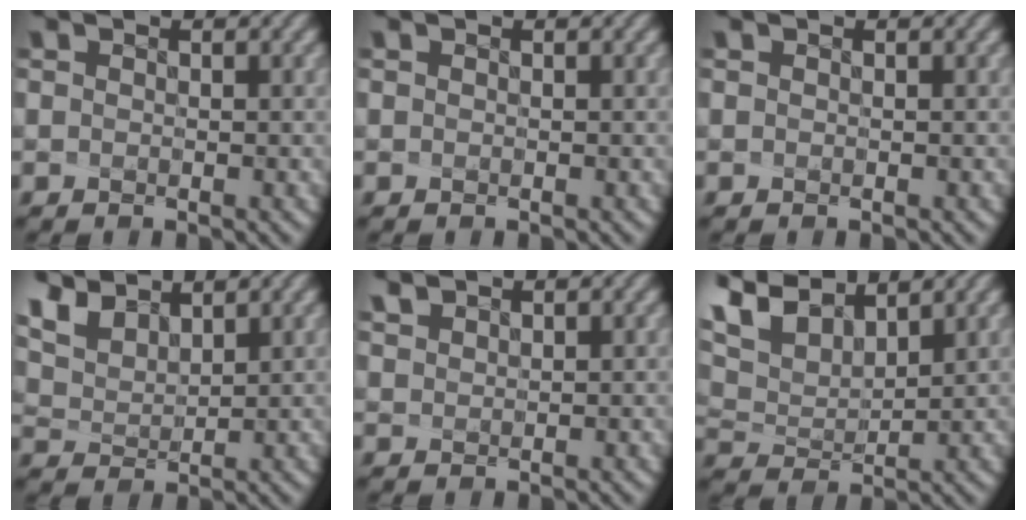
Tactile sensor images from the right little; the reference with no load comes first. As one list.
[{"total": 0.0}, {"total": 0.0}, {"total": 3.3, "force": [2.9, 1.0, 1.1], "torque": [-0.050, -0.002, 0.067]}, {"total": 0.6, "force": [0.6, 0.0, -0.2], "torque": [-0.011, 0.001, 0.026]}, {"total": 4.0, "force": [3.3, 1.6, 1.8], "torque": [-0.060, -0.001, 0.075]}]